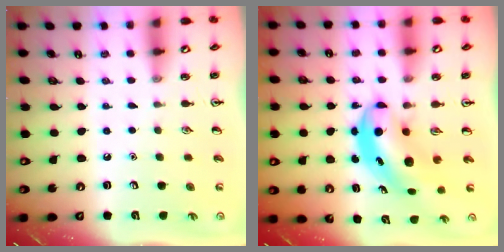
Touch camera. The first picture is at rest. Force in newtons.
{"total": 5.7, "press": 5.4, "slide": 1.5}